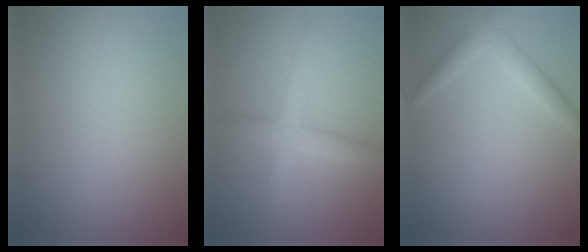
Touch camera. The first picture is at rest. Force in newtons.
{"total": 2.9, "press": 2.9, "slide": 0.1}
{"total": 2.2, "press": 2.2, "slide": 0.1}